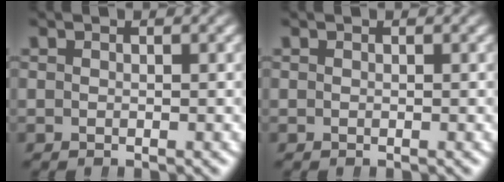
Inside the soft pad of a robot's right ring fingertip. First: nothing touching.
{"total": 0.0}